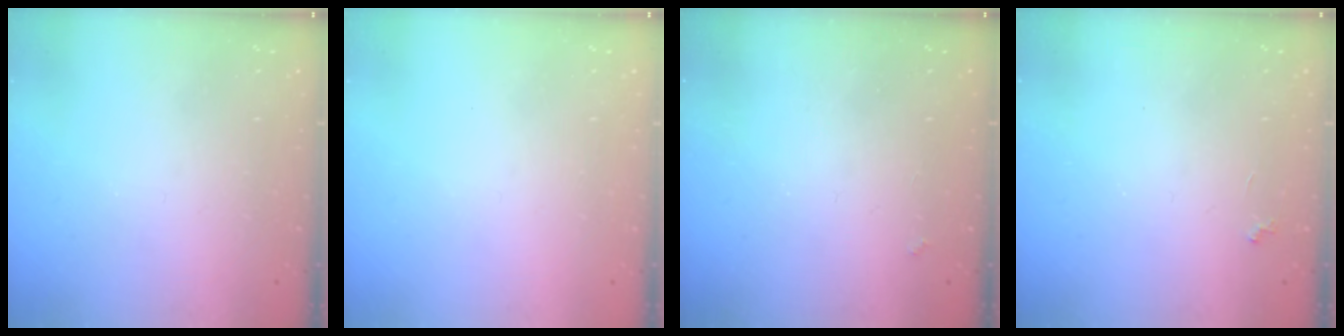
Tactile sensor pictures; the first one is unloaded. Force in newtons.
{"total": 0.0}
{"total": 1.3, "press": 1.3, "slide": 0.4}
{"total": 2.3, "press": 2.3, "slide": 0.4}